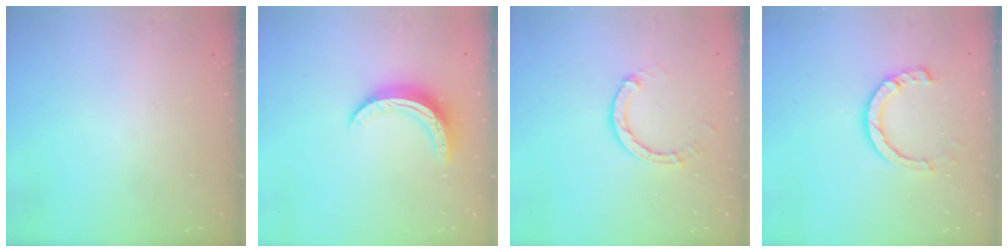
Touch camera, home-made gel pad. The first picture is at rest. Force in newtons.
{"total": 10.1, "press": 10.1, "slide": 0.5}
{"total": 3.0, "press": 3.0, "slide": 0.3}
{"total": 8.0, "press": 7.9, "slide": 0.9}